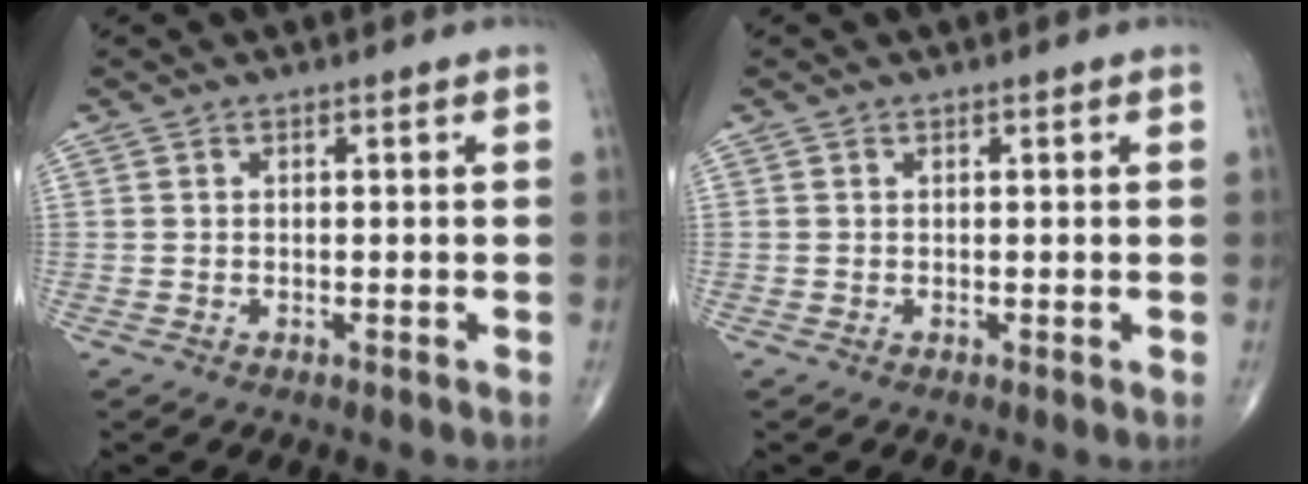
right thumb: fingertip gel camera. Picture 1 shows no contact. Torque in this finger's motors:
{"motor_torque": [-0.12, 0.13, 0.03, 0.18, 0.02]}